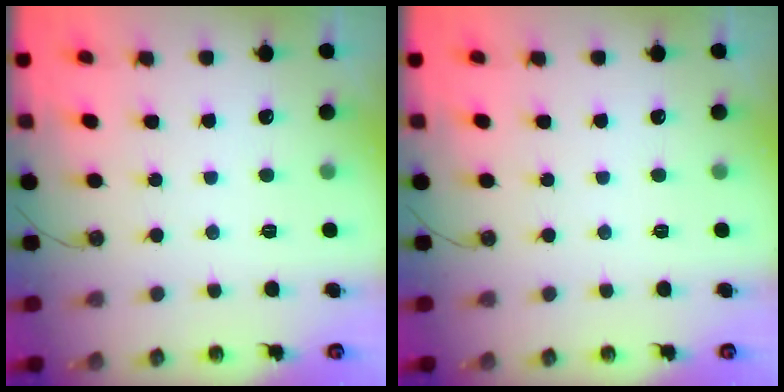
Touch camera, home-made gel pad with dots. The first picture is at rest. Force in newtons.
{"total": 0.0}